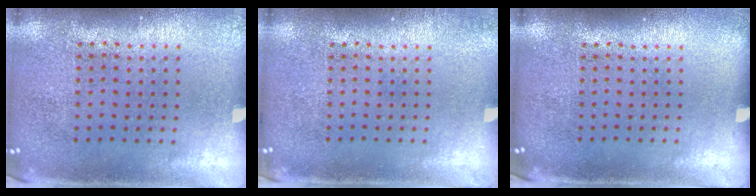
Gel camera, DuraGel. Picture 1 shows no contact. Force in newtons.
{"total": 0.6, "press": 0.6, "slide": 0.1}
{"total": 0.0}